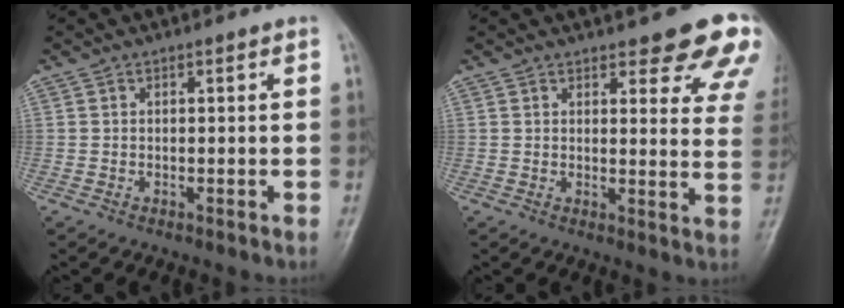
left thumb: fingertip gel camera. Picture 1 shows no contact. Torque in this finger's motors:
{"motor_torque": [1.16, -0.12, 1.48, -1.29, 0.07]}